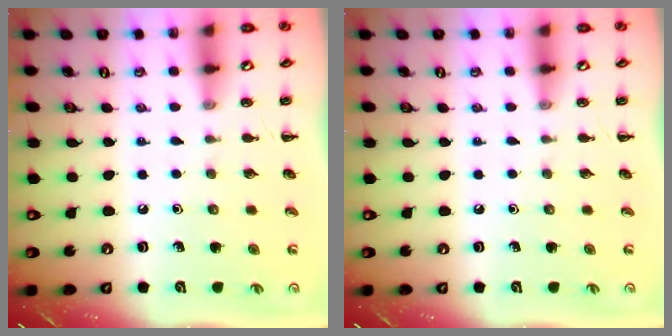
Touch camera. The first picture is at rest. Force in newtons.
{"total": 0.0}